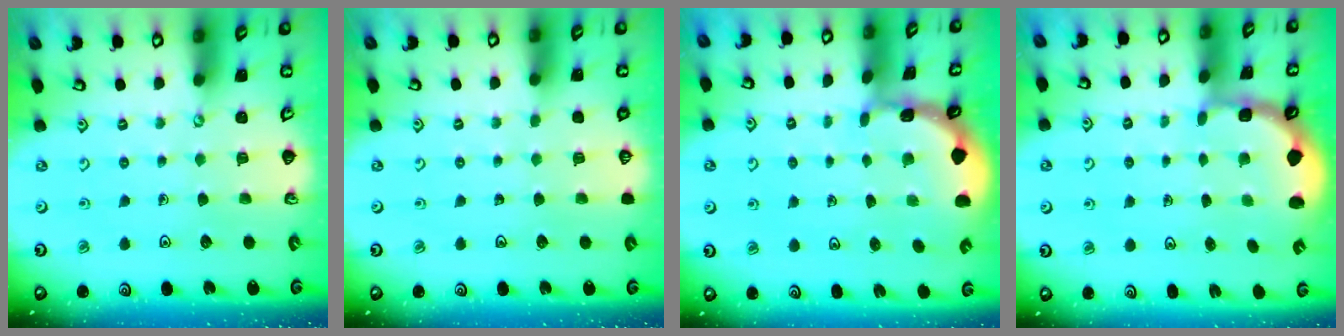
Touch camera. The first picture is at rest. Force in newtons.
{"total": 0.0}
{"total": 1.4, "press": 1.4, "slide": 0.1}
{"total": 2.0, "press": 1.6, "slide": 1.2}